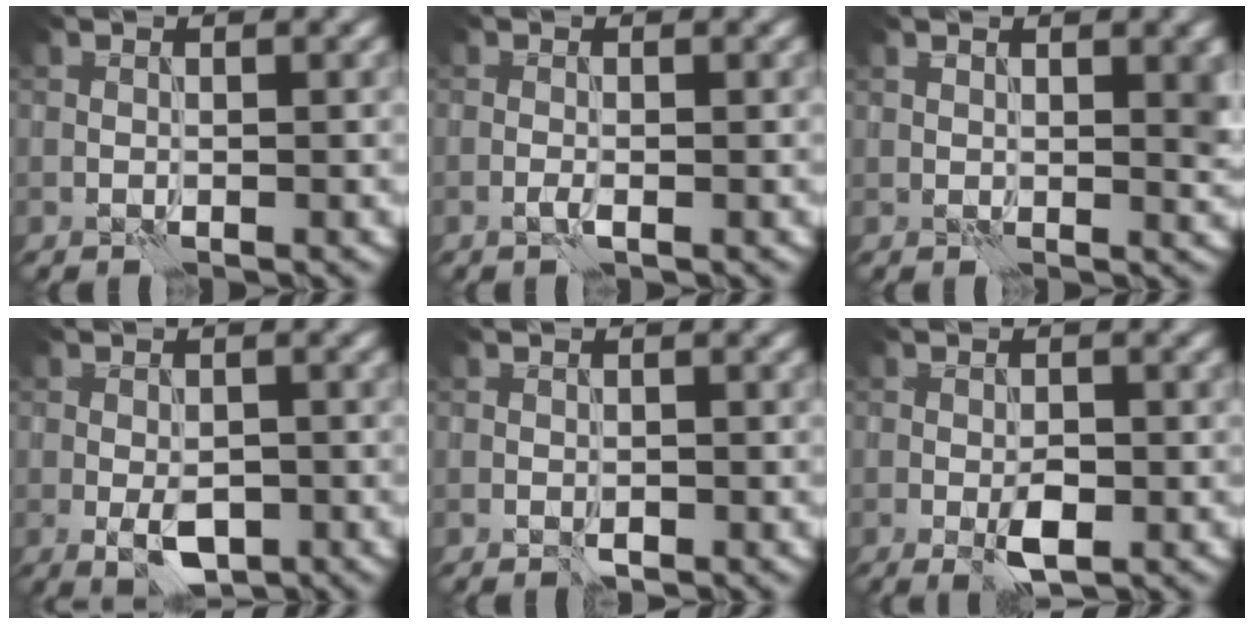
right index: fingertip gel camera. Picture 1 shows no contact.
{"total": 0.8, "force": [-0.4, 0.1, 0.7], "torque": [-0.016, 0.001, -0.009]}
{"total": 2.1, "force": [0.8, 0.9, 1.7], "torque": [-0.025, 0.000, 0.015]}
{"total": 3.6, "force": [-1.4, 1.9, 2.8], "torque": [-0.045, -0.002, -0.022]}
{"total": 0.7, "force": [-0.4, 0.5, 0.4], "torque": [-0.004, 0.000, -0.006]}
{"total": 2.6, "force": [-0.9, 1.0, 2.2], "torque": [-0.039, 0.000, -0.016]}